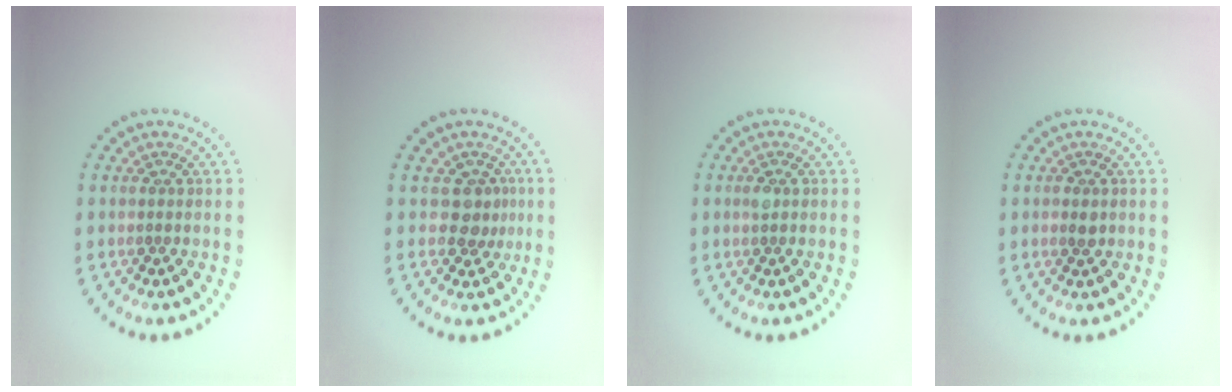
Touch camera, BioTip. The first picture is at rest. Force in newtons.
{"total": 2.2, "press": 1.8, "slide": 1.3}
{"total": 0.8, "press": 0.7, "slide": 0.3}
{"total": 1.0, "press": 1.0, "slide": 0.2}